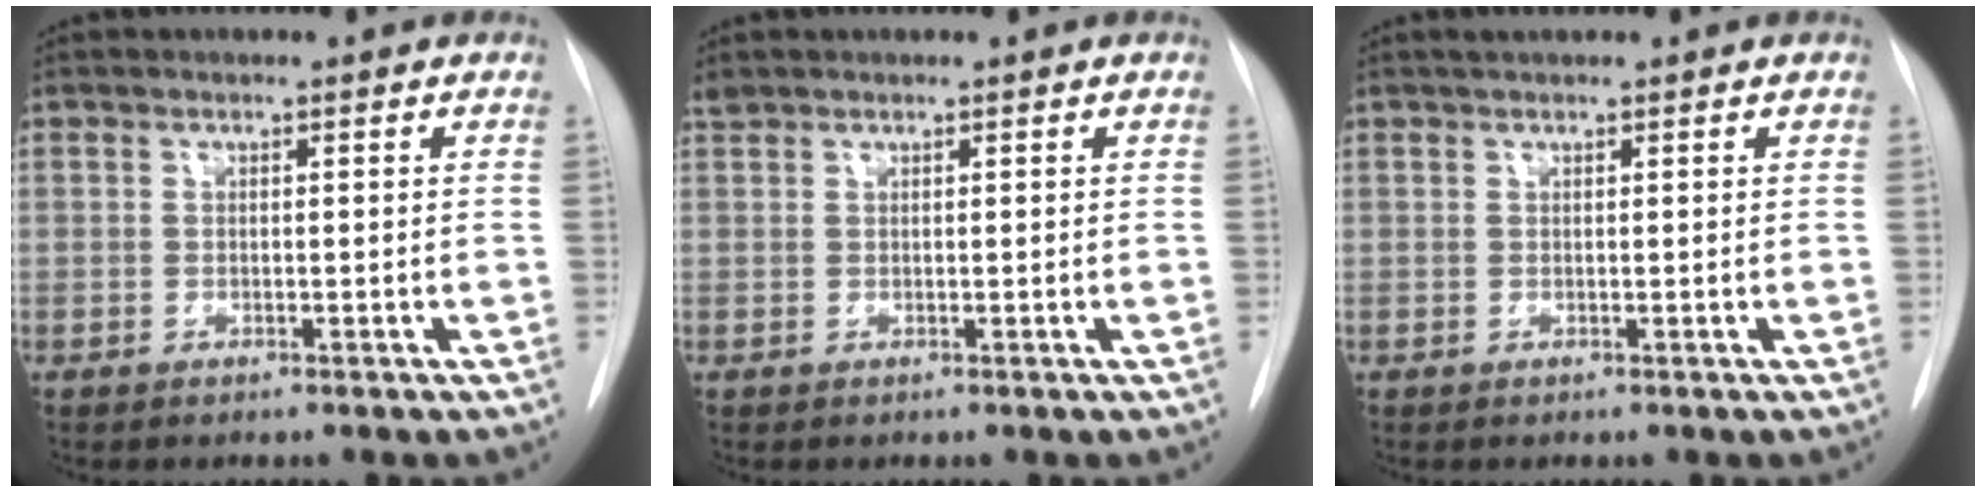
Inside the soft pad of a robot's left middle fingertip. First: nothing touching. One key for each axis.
{"total": 0.7, "fx": 0.7, "fy": 0.1, "fz": -0.1, "tx": -0.008, "ty": 0.010, "tz": 0.018}
{"total": 1.1, "fx": 1.0, "fy": 0.1, "fz": 0.6, "tx": -0.013, "ty": 0.009, "tz": 0.017}